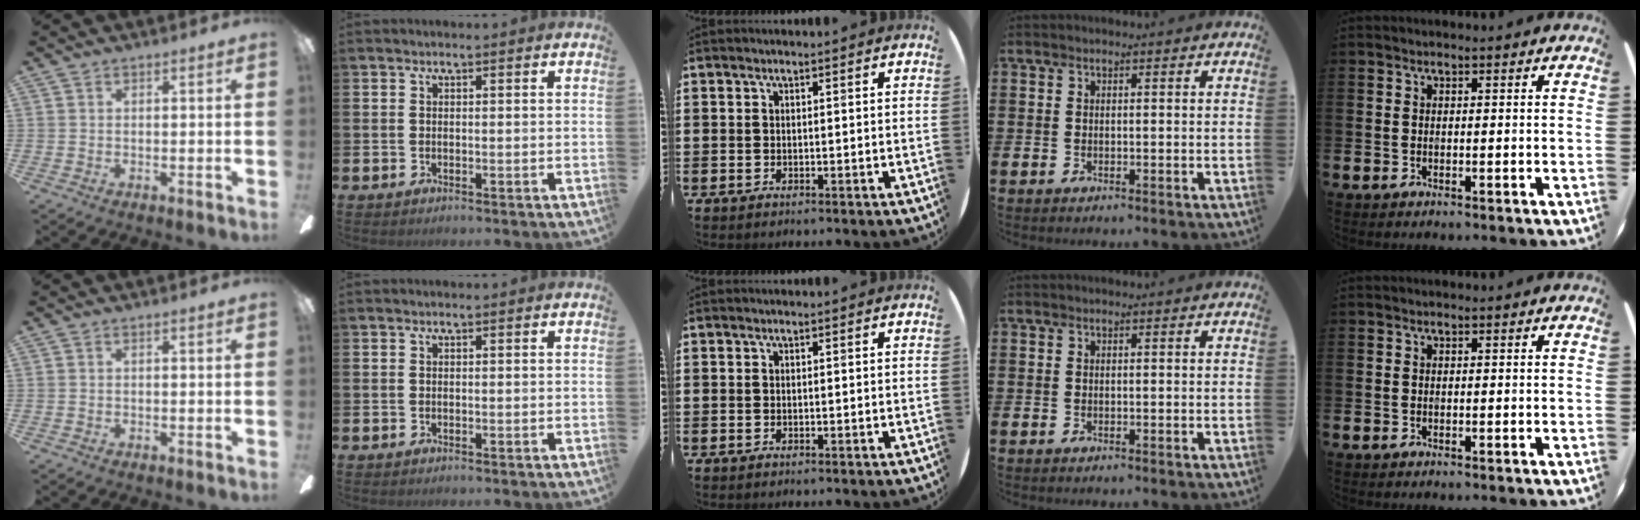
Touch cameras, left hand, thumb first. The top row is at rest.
{}